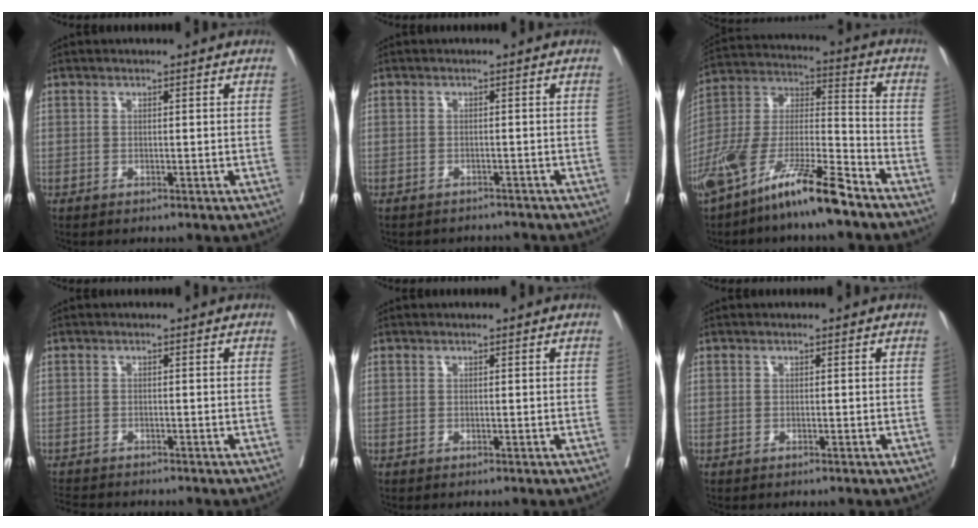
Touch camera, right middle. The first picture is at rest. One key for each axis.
{"total": 4.1, "fx": -3.8, "fy": 1.4, "fz": -0.3, "tx": 0.011, "ty": -0.003, "tz": -0.051}
{"total": 16.4, "fx": -11.7, "fy": 1.7, "fz": 11.4, "tx": -0.242, "ty": -0.018, "tz": -0.221}
{"total": 4.6, "fx": -4.4, "fy": 0.6, "fz": 1.3, "tx": -0.016, "ty": -0.012, "tz": -0.072}
{"total": 0.0}
{"total": 0.0}